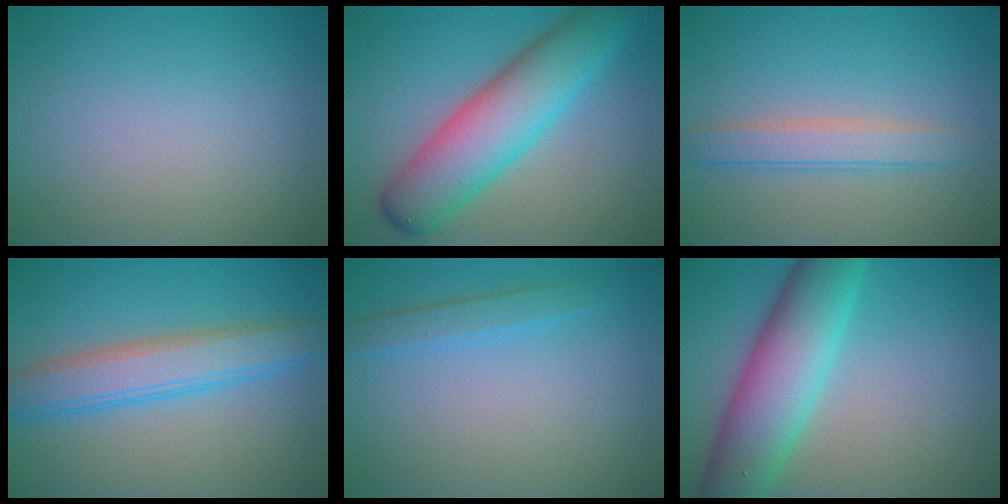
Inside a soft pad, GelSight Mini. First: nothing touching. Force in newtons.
{"total": 8.5, "press": 8.5, "slide": 0.1}
{"total": 2.7, "press": 2.7, "slide": 0.0}
{"total": 5.3, "press": 5.3, "slide": 0.1}
{"total": 1.7, "press": 1.7, "slide": 0.1}
{"total": 8.7, "press": 8.7, "slide": 0.1}